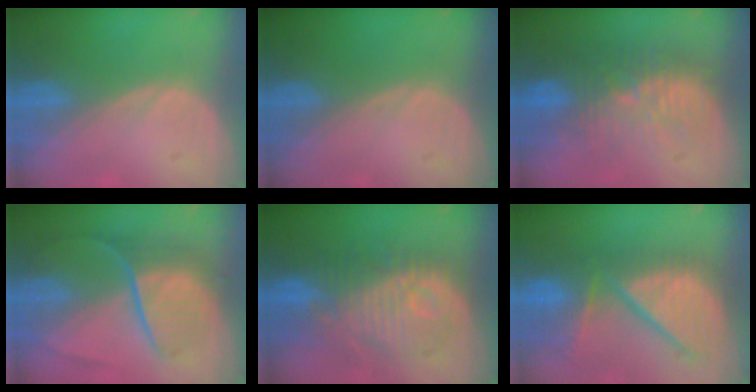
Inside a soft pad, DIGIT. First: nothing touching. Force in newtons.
{"total": 0.0}
{"total": 10.4, "press": 9.3, "slide": 4.5}
{"total": 9.3, "press": 7.8, "slide": 5.2}
{"total": 11.0, "press": 10.6, "slide": 3.1}
{"total": 11.9, "press": 10.3, "slide": 5.9}